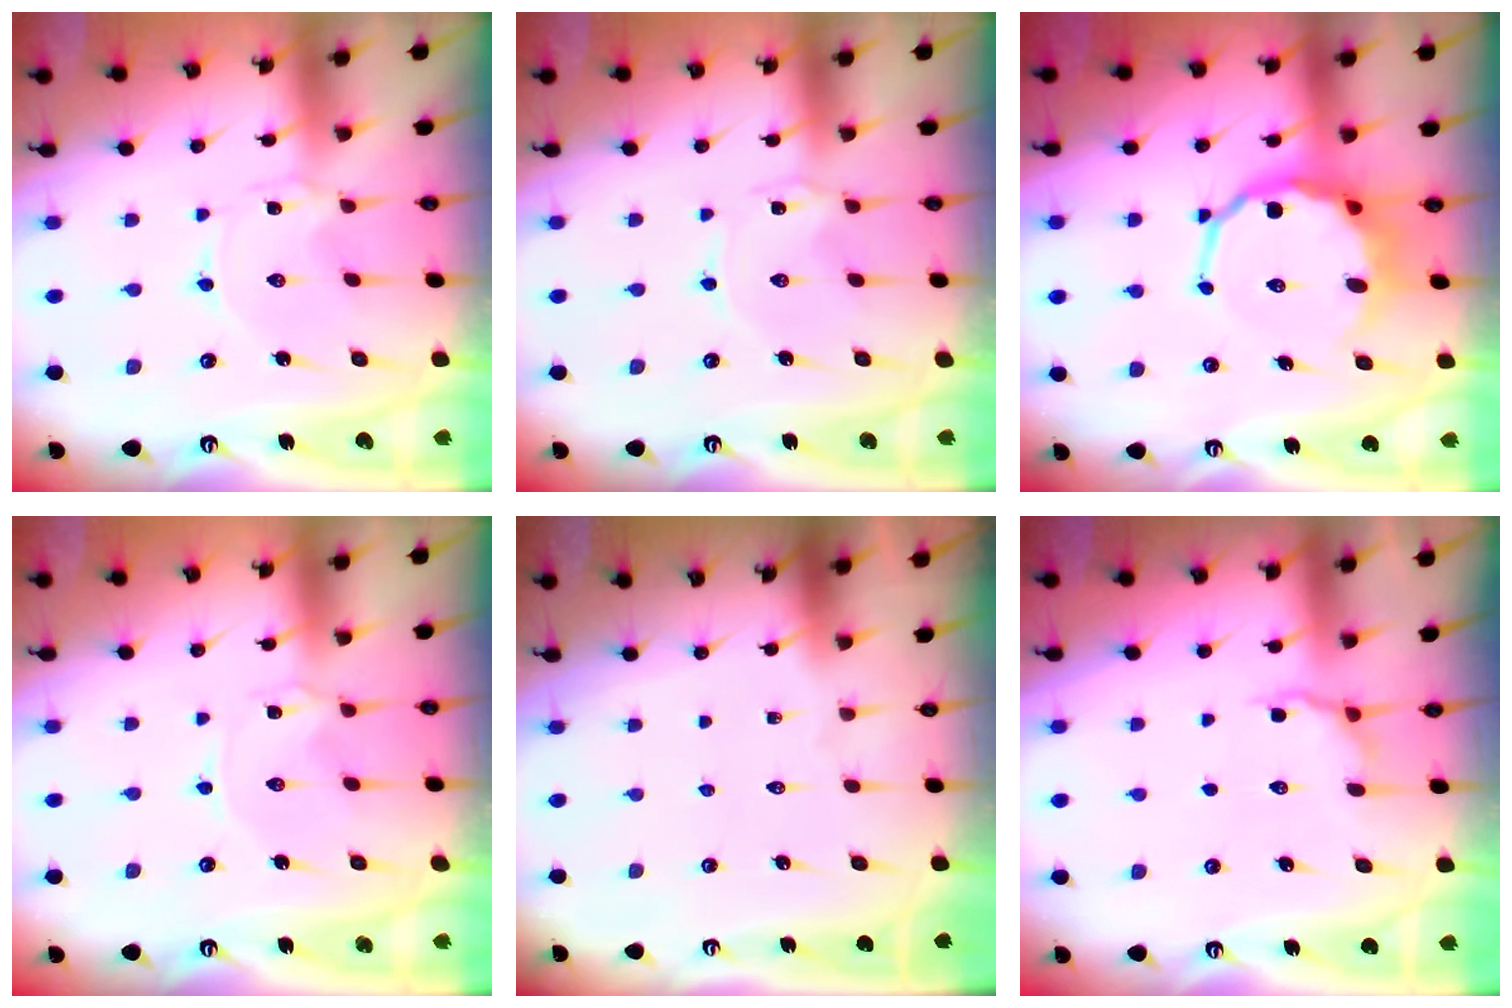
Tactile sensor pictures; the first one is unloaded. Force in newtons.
{"total": 1.0, "press": 1.0, "slide": 0.1}
{"total": 9.2, "press": 8.7, "slide": 3.1}
{"total": 0.0}
{"total": 0.0}
{"total": 5.8, "press": 5.3, "slide": 2.4}